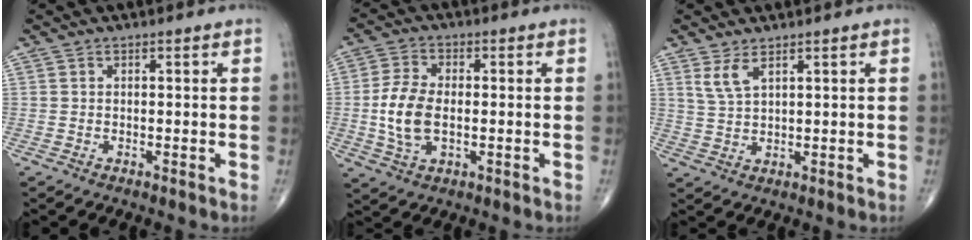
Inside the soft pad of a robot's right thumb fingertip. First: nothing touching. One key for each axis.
{"total": 9.2, "fx": -0.8, "fy": 5.1, "fz": 7.6, "tx": -0.159, "ty": 0.004, "tz": -0.015}
{"total": 3.6, "fx": 2.2, "fy": 1.2, "fz": 2.6, "tx": -0.058, "ty": -0.011, "tz": 0.053}